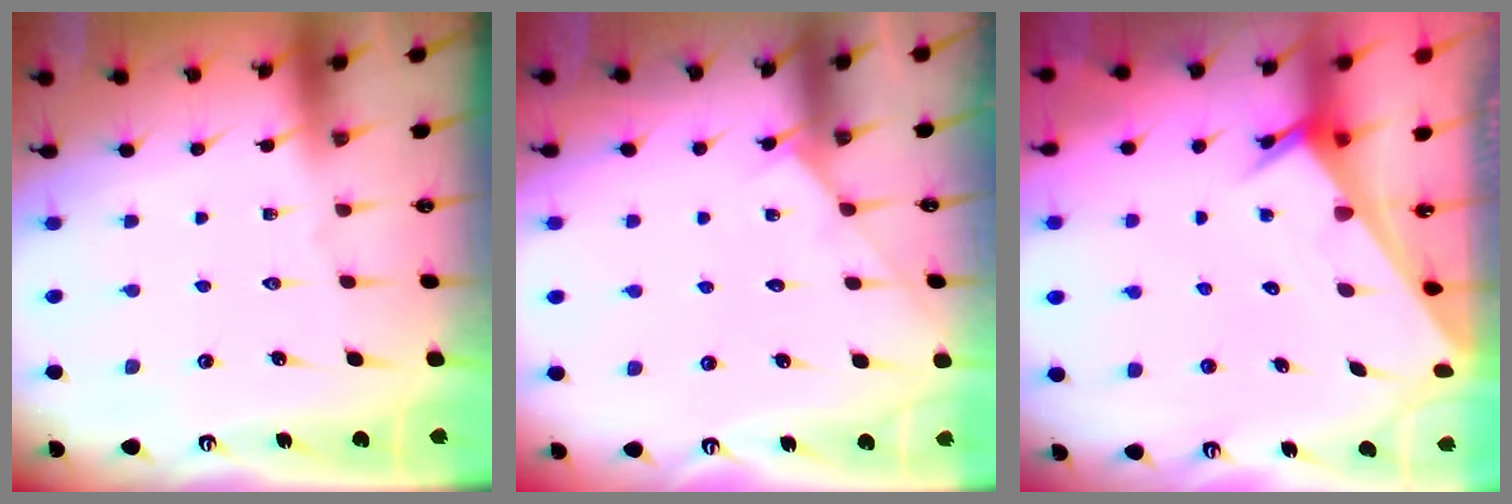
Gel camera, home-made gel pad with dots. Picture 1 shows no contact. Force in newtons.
{"total": 2.6, "press": 2.5, "slide": 0.4}
{"total": 3.1, "press": 3.1, "slide": 0.3}